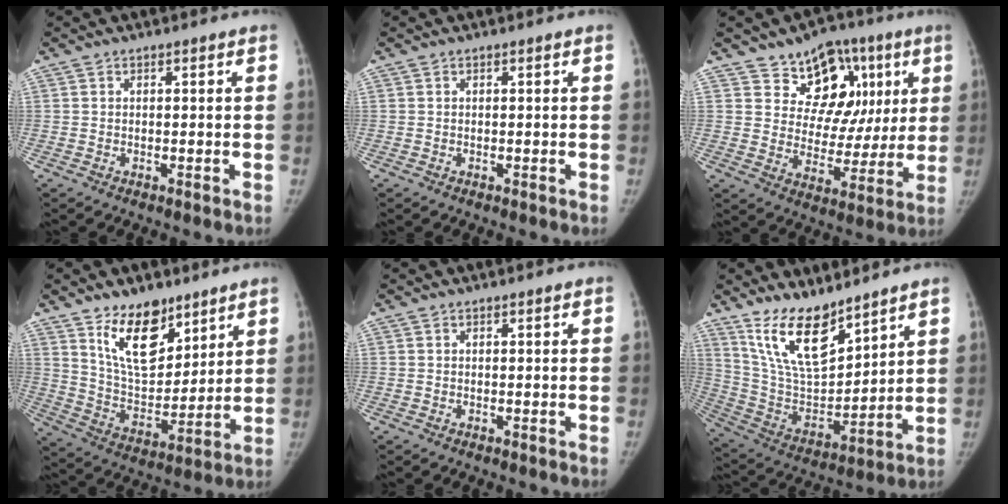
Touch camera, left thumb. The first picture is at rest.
{"total": 0.0}
{"total": 16.0, "force": [7.6, 11.4, 8.4], "torque": [-0.048, -0.017, 0.116]}
{"total": 14.7, "force": [9.4, 7.7, 8.3], "torque": [-0.094, -0.072, 0.178]}
{"total": 0.0}
{"total": 16.0, "force": [11.6, 6.0, 9.2], "torque": [-0.131, -0.073, 0.235]}